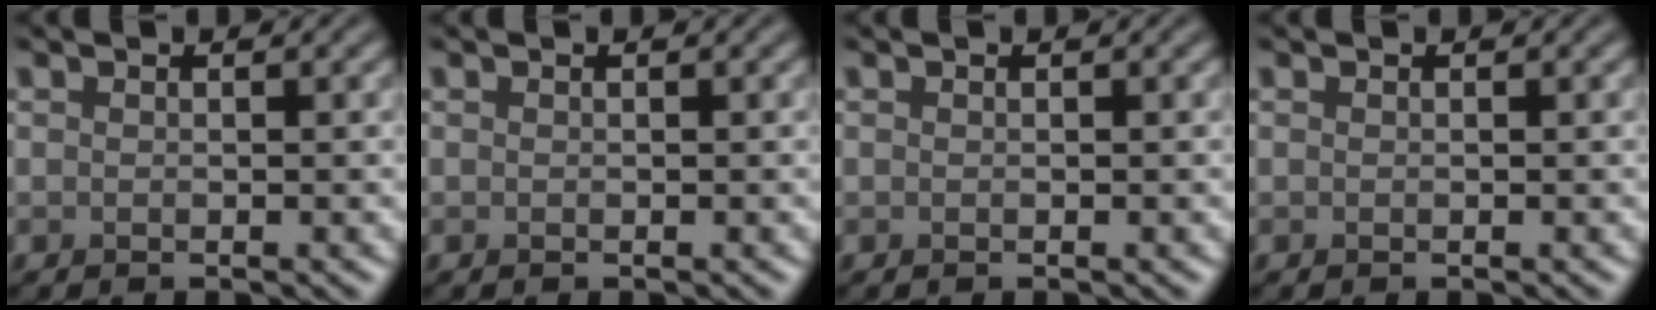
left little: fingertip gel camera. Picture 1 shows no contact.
{"total": 0.0}
{"total": 0.0}
{"total": 0.0}